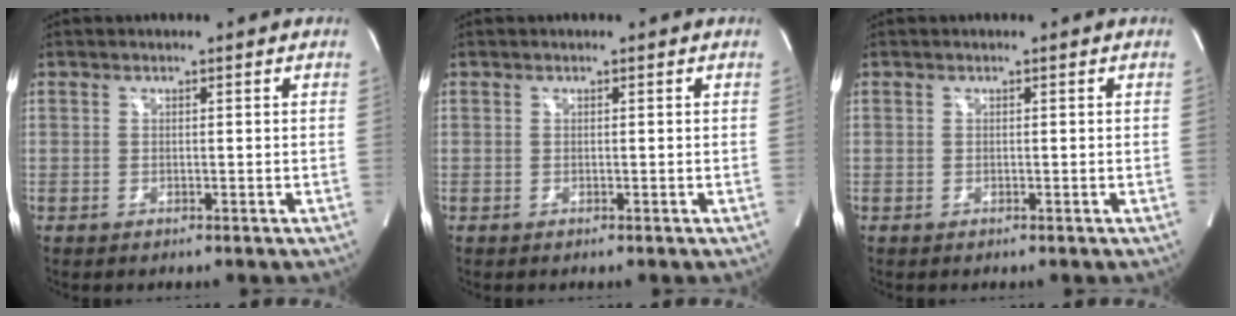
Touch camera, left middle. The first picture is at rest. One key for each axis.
{"total": 0.0}
{"total": 0.0}